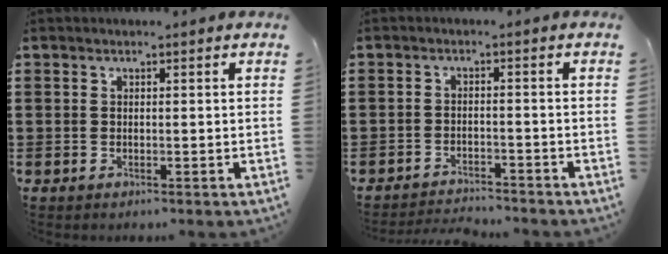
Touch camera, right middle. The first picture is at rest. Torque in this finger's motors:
{"motor_torque": [0.01, 0.00, -0.05, 0.01]}